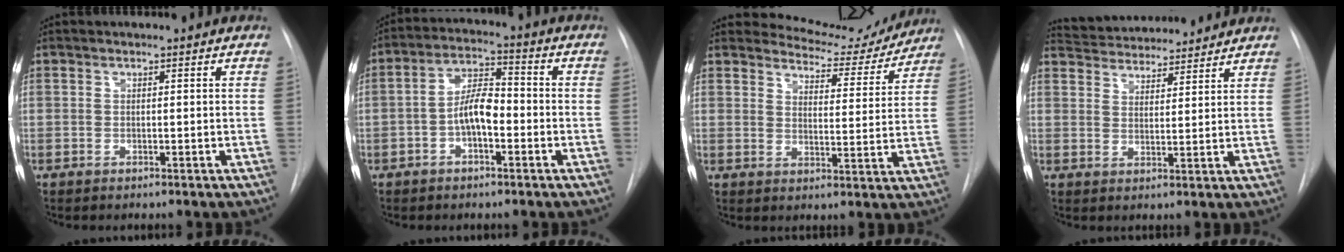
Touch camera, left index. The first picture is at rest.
{"total": 6.8, "force": [-1.9, 2.7, 6.0], "torque": [-0.117, 0.021, -0.036]}
{"total": 10.2, "force": [10.0, 2.4, 0.2], "torque": [0.006, -0.022, 0.119]}
{"total": 14.0, "force": [13.2, 3.0, 3.5], "torque": [-0.052, 0.027, 0.193]}